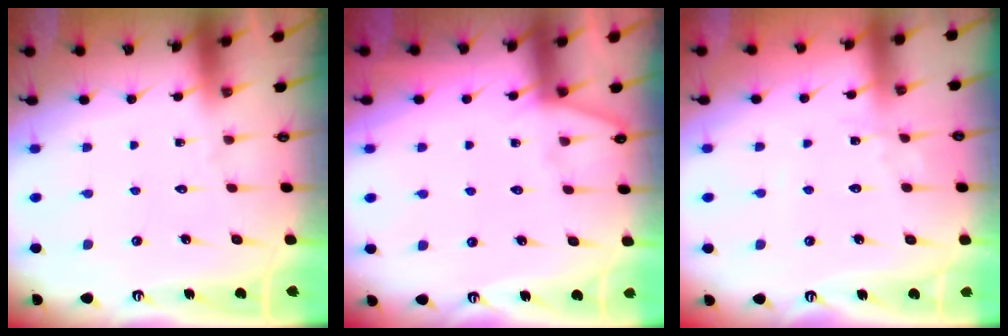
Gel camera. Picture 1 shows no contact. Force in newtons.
{"total": 4.0, "press": 3.9, "slide": 0.5}
{"total": 2.7, "press": 2.7, "slide": 0.3}